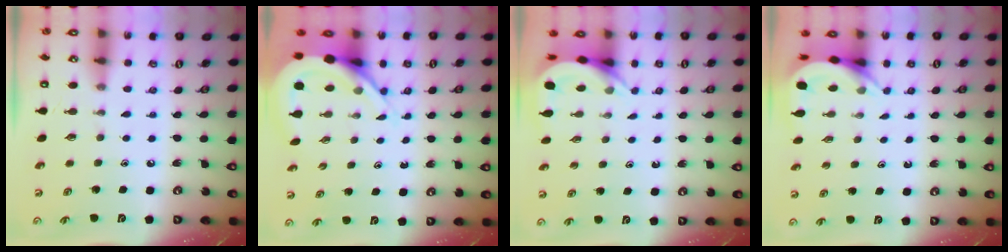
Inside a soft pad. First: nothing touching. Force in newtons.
{"total": 7.8, "press": 7.7, "slide": 0.9}
{"total": 4.7, "press": 4.7, "slide": 0.3}
{"total": 4.7, "press": 4.7, "slide": 0.3}